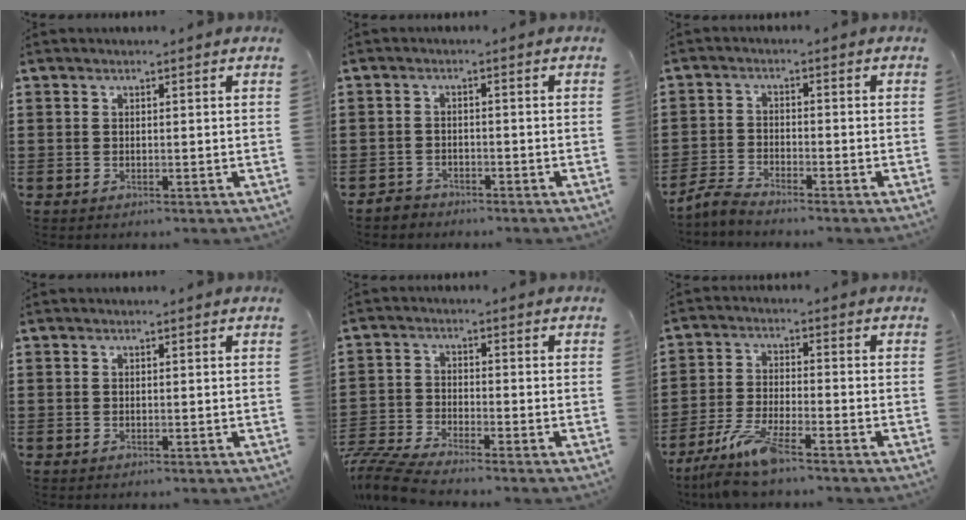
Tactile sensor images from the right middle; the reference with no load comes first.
{"total": 2.2, "force": [-2.0, 0.8, -0.2], "torque": [-0.004, 0.004, -0.045]}
{"total": 3.5, "force": [-3.4, 0.5, 0.8], "torque": [-0.039, -0.001, -0.077]}
{"total": 0.0}
{"total": 5.9, "force": [-5.6, 0.5, 1.9], "torque": [-0.063, -0.010, -0.117]}
{"total": 7.4, "force": [-5.8, 0.5, 4.5], "torque": [-0.102, -0.018, -0.112]}